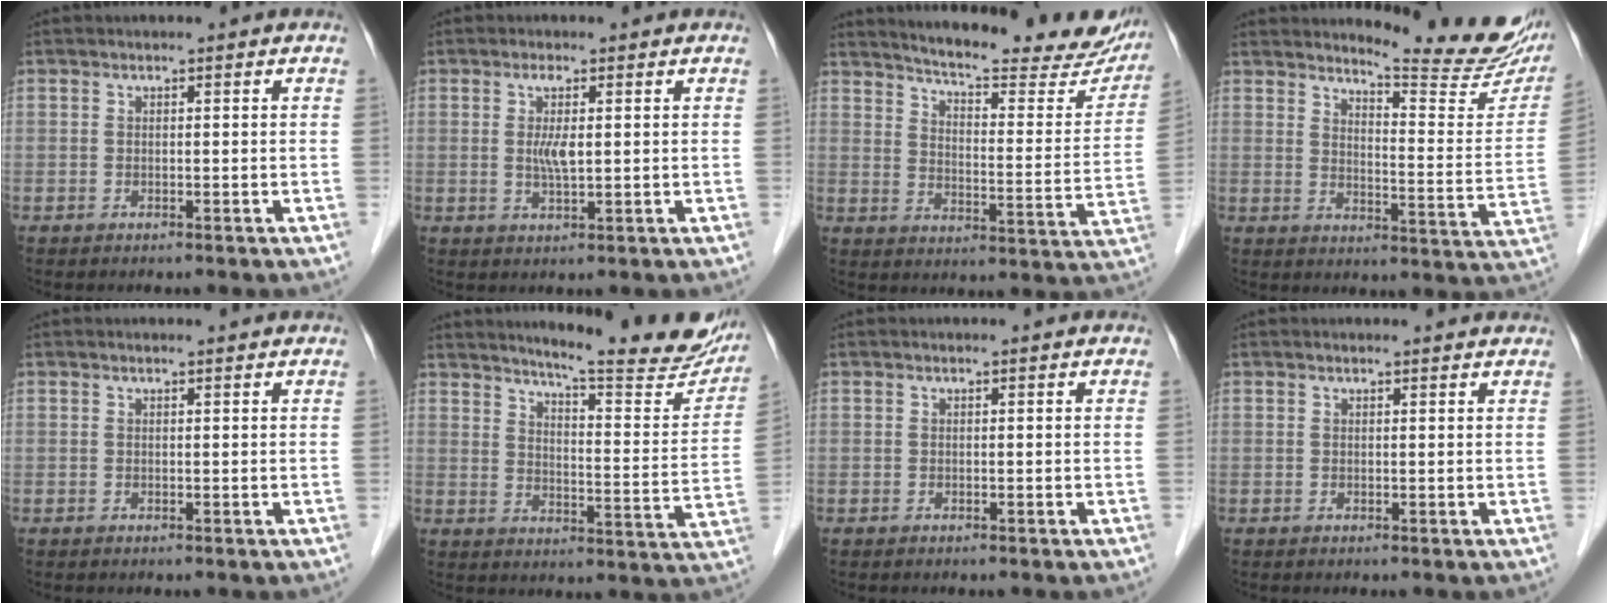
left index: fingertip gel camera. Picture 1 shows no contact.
{"total": 3.3, "force": [0.4, 0.6, 3.2], "torque": [-0.064, -0.001, 0.011]}
{"total": 23.4, "force": [21.1, 3.5, 9.6], "torque": [-0.132, -0.061, 0.259]}
{"total": 16.2, "force": [14.9, 1.2, 6.3], "torque": [-0.083, -0.085, 0.173]}
{"total": 1.2, "force": [1.2, -0.1, 0.1], "torque": [-0.012, 0.002, 0.014]}
{"total": 20.7, "force": [18.4, 1.7, 9.1], "torque": [-0.119, -0.069, 0.224]}
{"total": 0.0}
{"total": 3.0, "force": [2.9, 0.4, 0.4], "torque": [-0.013, 0.005, 0.025]}